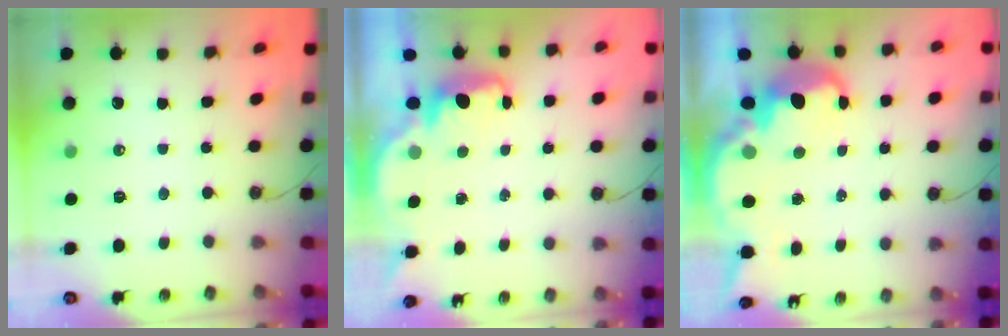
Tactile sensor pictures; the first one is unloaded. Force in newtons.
{"total": 2.4, "press": 2.3, "slide": 0.6}
{"total": 8.3, "press": 8.3, "slide": 0.8}